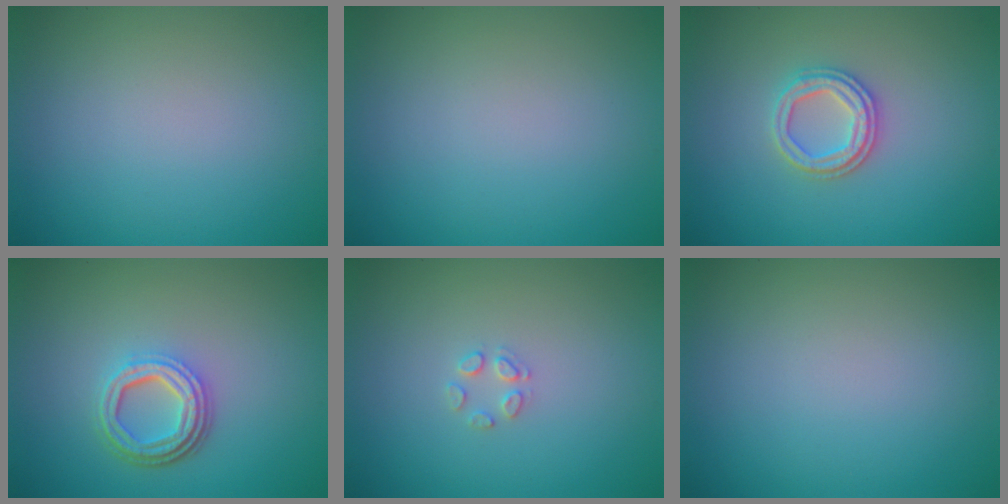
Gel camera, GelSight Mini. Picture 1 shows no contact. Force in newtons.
{"total": 0.0}
{"total": 2.8, "press": 2.6, "slide": 1.0}
{"total": 4.2, "press": 3.2, "slide": 2.8}
{"total": 1.2, "press": 1.2, "slide": 0.1}
{"total": 0.0}